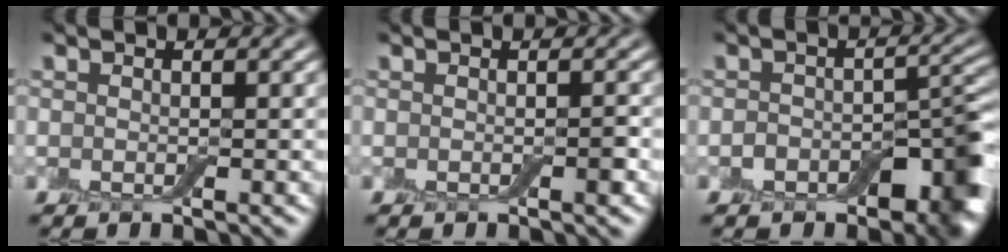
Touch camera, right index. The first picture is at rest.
{"total": 0.6, "force": [-0.3, 0.2, 0.5], "torque": [-0.007, 0.001, -0.004]}
{"total": 6.2, "force": [-3.3, 3.7, 3.8], "torque": [-0.032, -0.004, -0.051]}